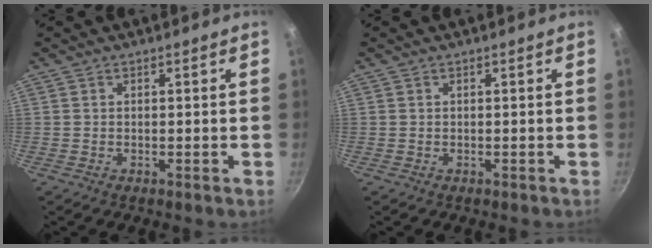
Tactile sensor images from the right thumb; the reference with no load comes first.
{"total": 0.0}